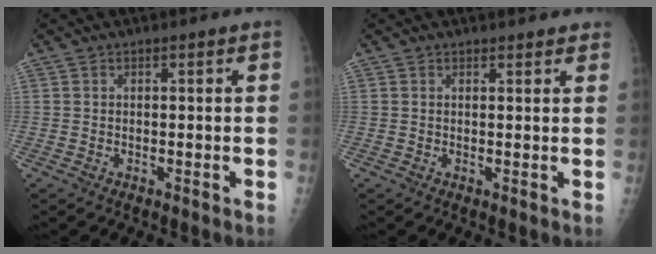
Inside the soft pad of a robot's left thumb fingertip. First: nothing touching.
{"total": 2.4, "force": [2.3, 0.7, 0.5], "torque": [0.005, -0.008, 0.019]}